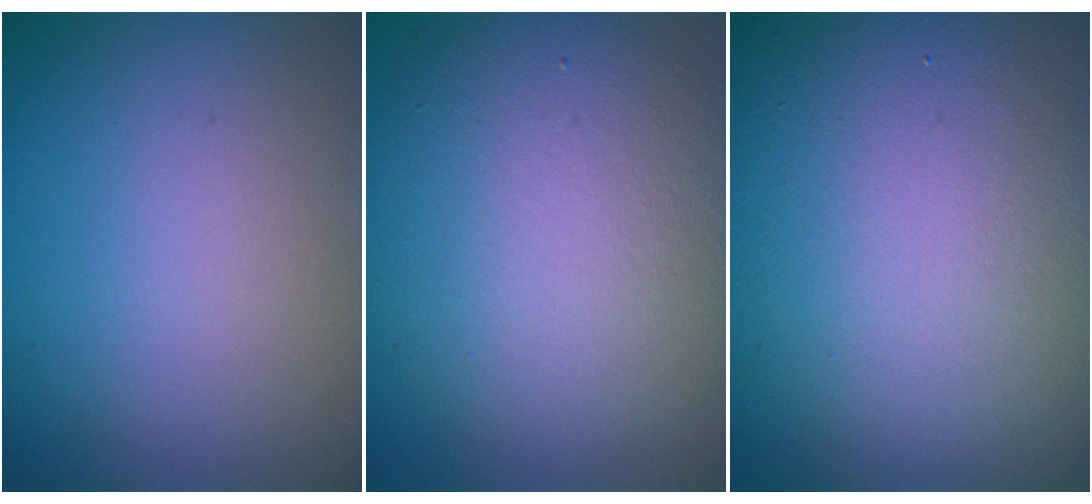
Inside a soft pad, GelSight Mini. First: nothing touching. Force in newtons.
{"total": 8.9, "press": 8.9, "slide": 0.3}
{"total": 21.4, "press": 21.4, "slide": 0.5}